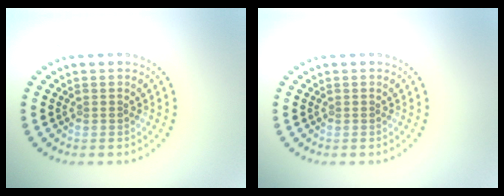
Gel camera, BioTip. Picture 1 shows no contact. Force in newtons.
{"total": 0.0}